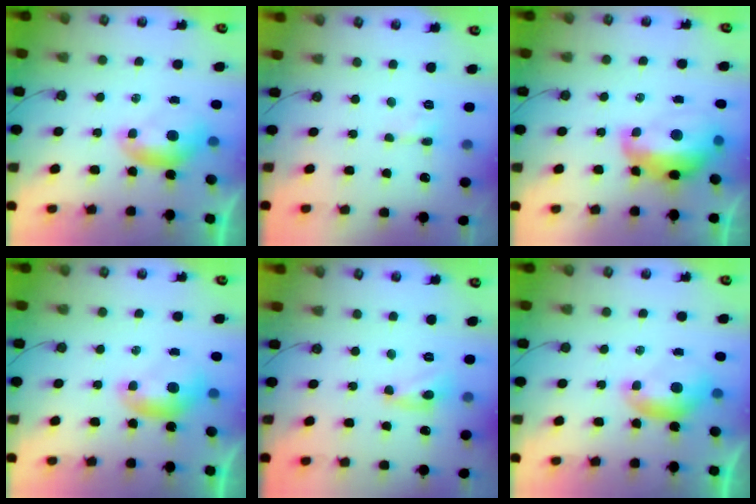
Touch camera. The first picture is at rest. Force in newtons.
{"total": 1.0, "press": 1.0, "slide": 0.1}
{"total": 7.7, "press": 7.7, "slide": 0.9}
{"total": 0.0}
{"total": 3.1, "press": 3.1, "slide": 0.3}
{"total": 0.0}